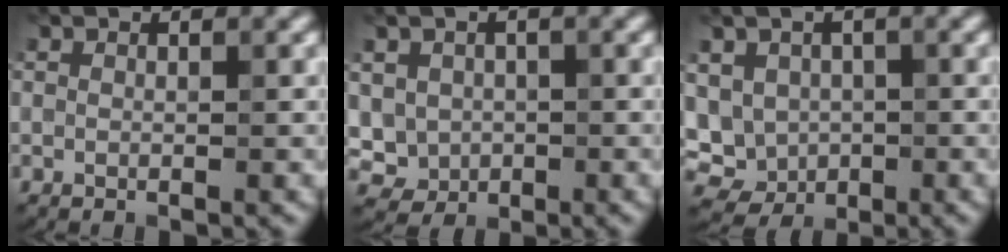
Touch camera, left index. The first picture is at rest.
{"total": 3.2, "force": [0.2, 2.9, 1.3], "torque": [-0.020, -0.004, 0.008]}
{"total": 6.3, "force": [-0.1, 5.7, 2.8], "torque": [-0.051, 0.016, -0.014]}